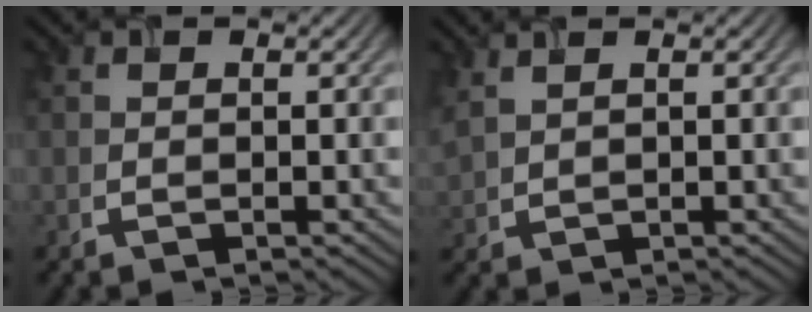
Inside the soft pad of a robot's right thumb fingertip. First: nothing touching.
{"total": 2.3, "force": [1.7, 0.8, 1.4], "torque": [-0.043, 0.008, 0.042]}